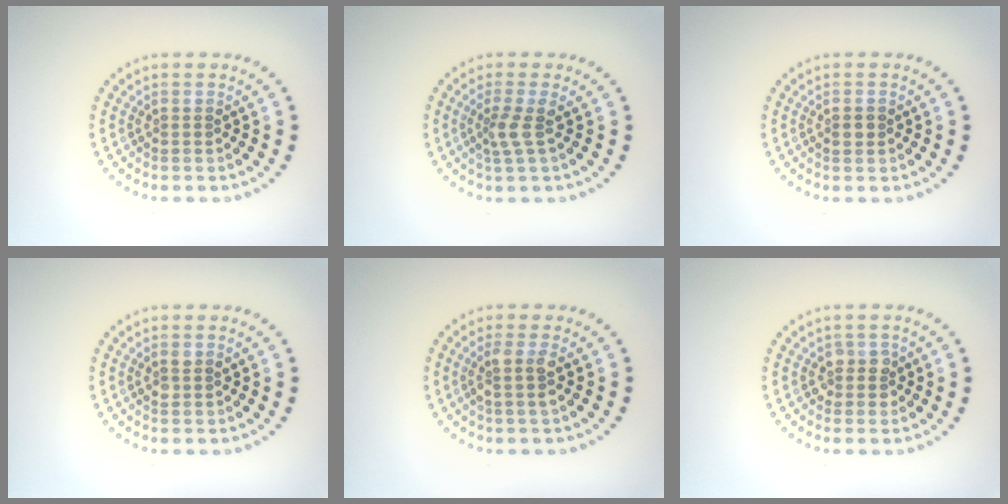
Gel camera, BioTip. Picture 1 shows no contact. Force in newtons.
{"total": 1.9, "press": 1.4, "slide": 1.3}
{"total": 1.3, "press": 1.3, "slide": 0.0}
{"total": 1.0, "press": 1.0, "slide": 0.3}
{"total": 1.9, "press": 1.5, "slide": 1.1}
{"total": 1.5, "press": 1.4, "slide": 0.5}